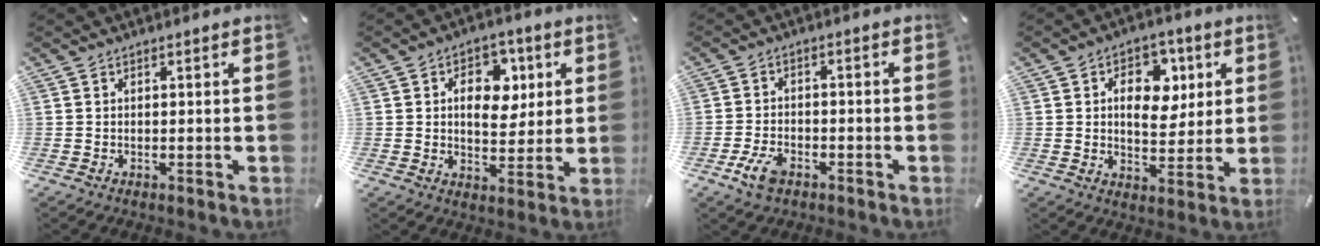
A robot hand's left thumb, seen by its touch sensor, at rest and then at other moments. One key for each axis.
{"total": 10.2, "fx": 2.7, "fy": 7.4, "fz": 6.5, "tx": -0.080, "ty": -0.003, "tz": 0.039}
{"total": 5.9, "fx": -3.3, "fy": 3.2, "fz": 3.7, "tx": -0.088, "ty": 0.011, "tz": -0.067}
{"total": 10.7, "fx": 2.9, "fy": 7.8, "fz": 6.7, "tx": -0.078, "ty": -0.008, "tz": 0.044}